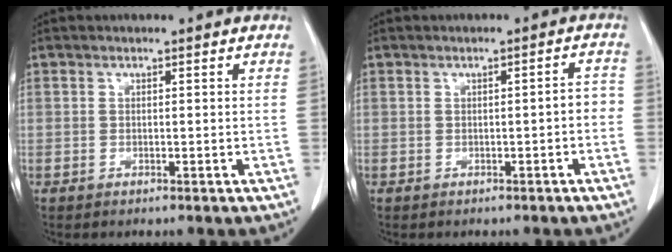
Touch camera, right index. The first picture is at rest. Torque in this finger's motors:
{"motor_torque": [0.35, -0.29, 0.20, 0.03]}